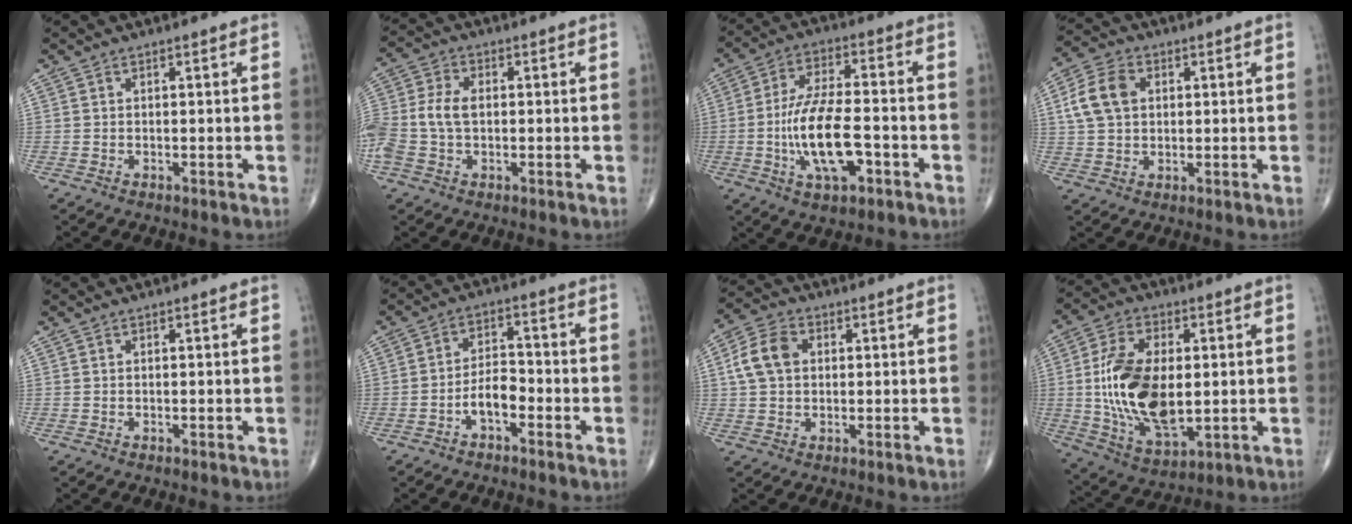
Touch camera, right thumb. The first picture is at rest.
{"total": 8.8, "force": [-0.5, 5.8, 6.7], "torque": [-0.164, 0.020, -0.012]}
{"total": 13.7, "force": [-3.6, 5.7, 12.0], "torque": [-0.224, 0.020, -0.064]}
{"total": 8.8, "force": [1.9, 6.3, 5.8], "torque": [-0.106, 0.010, 0.034]}
{"total": 0.0}
{"total": 5.5, "force": [-2.6, 2.8, 3.9], "torque": [-0.057, 0.031, -0.051]}
{"total": 8.0, "force": [1.4, 5.9, 5.2], "torque": [-0.097, 0.015, 0.021]}
{"total": 18.4, "force": [0.4, 10.0, 15.5], "torque": [-0.289, -0.011, 0.018]}